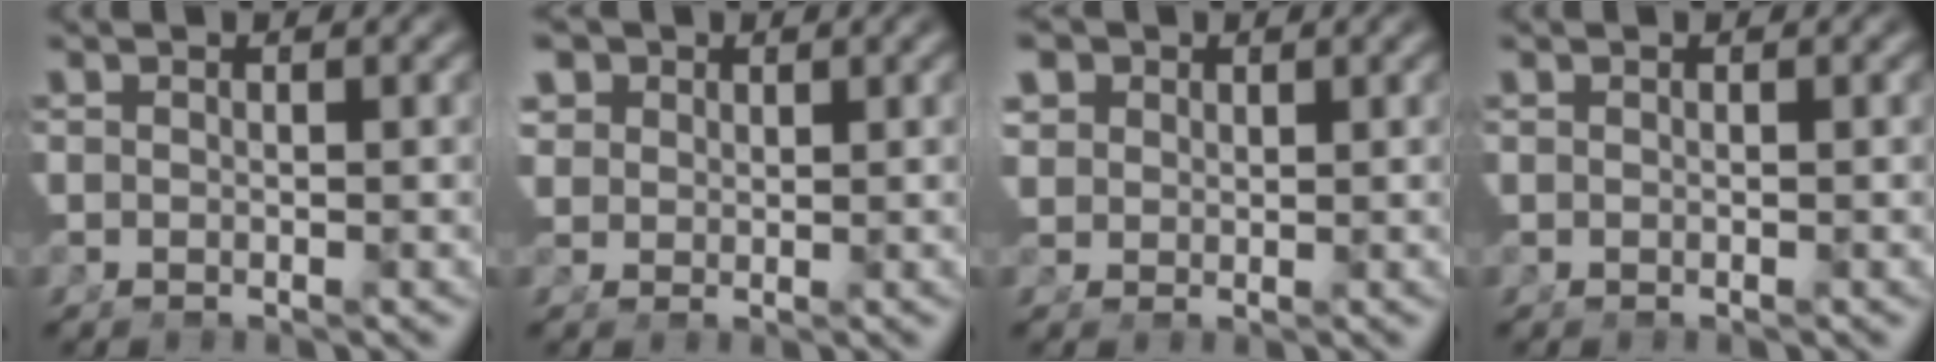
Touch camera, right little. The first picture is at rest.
{"total": 2.6, "force": [1.7, 1.5, 1.3], "torque": [-0.027, -0.005, 0.040]}
{"total": 2.2, "force": [1.4, 1.3, 1.1], "torque": [-0.025, -0.005, 0.036]}
{"total": 0.0}